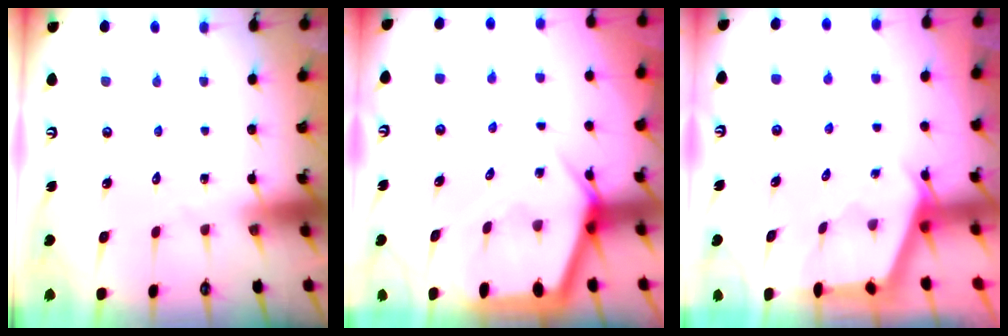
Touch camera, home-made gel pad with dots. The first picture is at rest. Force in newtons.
{"total": 5.0, "press": 5.0, "slide": 0.3}
{"total": 2.8, "press": 2.8, "slide": 0.3}